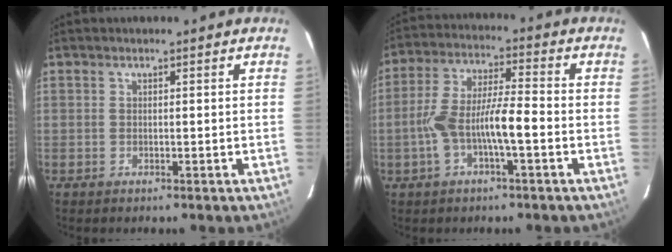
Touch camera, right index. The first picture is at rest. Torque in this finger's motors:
{"motor_torque": [0.42, -0.16, 0.56, 0.16]}